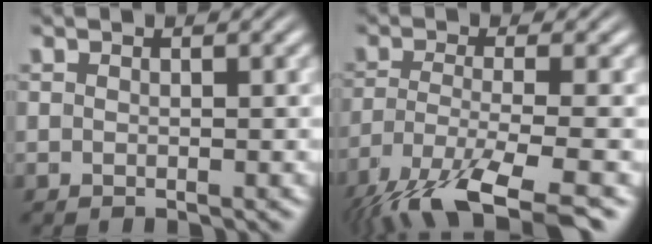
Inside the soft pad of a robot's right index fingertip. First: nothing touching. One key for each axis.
{"total": 9.2, "fx": -6.1, "fy": 3.6, "fz": 5.9, "tx": -0.132, "ty": -0.052, "tz": -0.070}